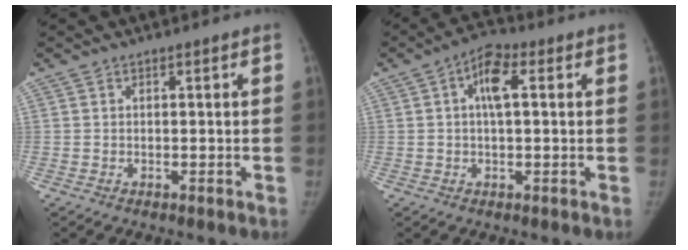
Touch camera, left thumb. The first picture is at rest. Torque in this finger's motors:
{"motor_torque": [0.29, 0.17, -0.06, 0.04, 0.04]}